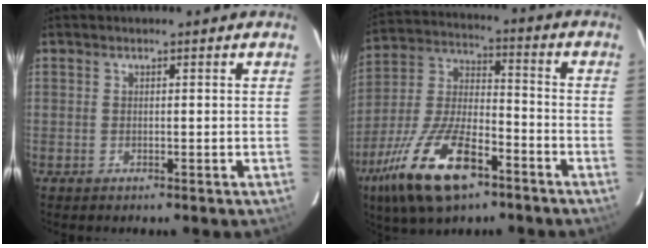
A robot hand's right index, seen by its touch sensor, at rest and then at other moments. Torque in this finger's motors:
{"motor_torque": [1.36, -0.78, 1.05, 0.21]}